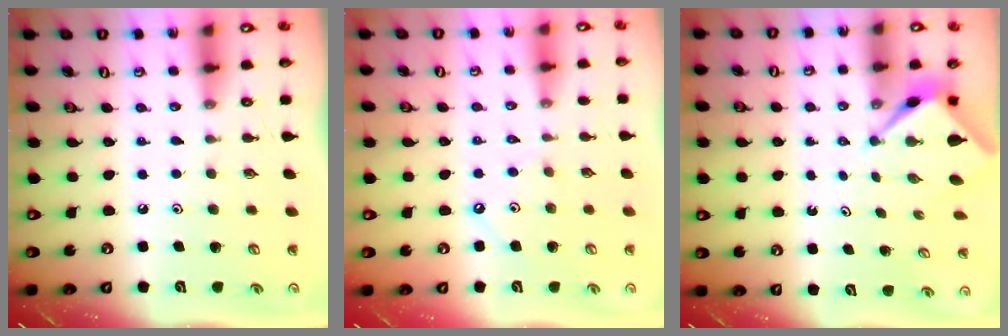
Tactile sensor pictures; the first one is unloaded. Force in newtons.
{"total": 2.5, "press": 2.5, "slide": 0.5}
{"total": 2.7, "press": 2.7, "slide": 0.2}